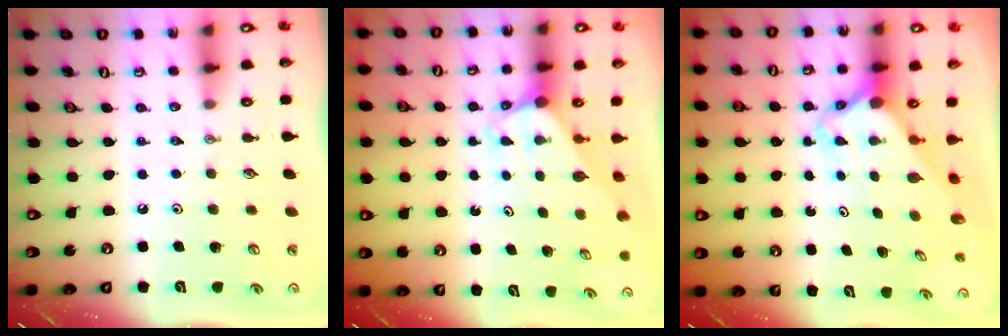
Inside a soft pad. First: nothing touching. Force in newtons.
{"total": 2.9, "press": 2.9, "slide": 0.1}
{"total": 3.8, "press": 3.8, "slide": 0.3}